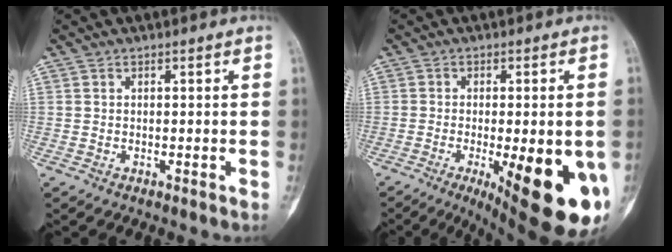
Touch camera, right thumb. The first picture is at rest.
{"total": 20.5, "force": [-6.9, 6.7, 18.1], "torque": [-0.180, -0.018, -0.076]}